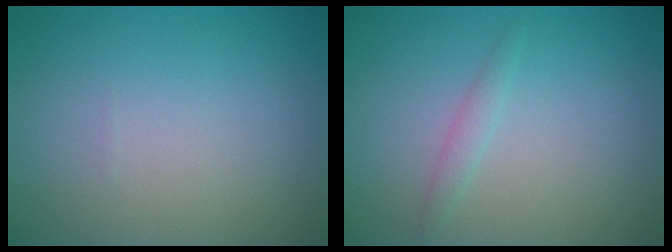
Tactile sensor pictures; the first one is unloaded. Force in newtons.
{"total": 1.1, "press": 1.1, "slide": 0.1}